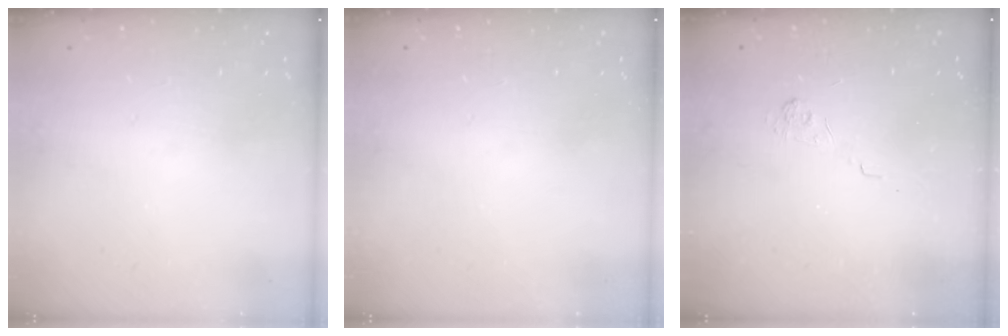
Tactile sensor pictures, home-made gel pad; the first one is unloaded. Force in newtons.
{"total": 0.0}
{"total": 2.0, "press": 1.4, "slide": 1.4}